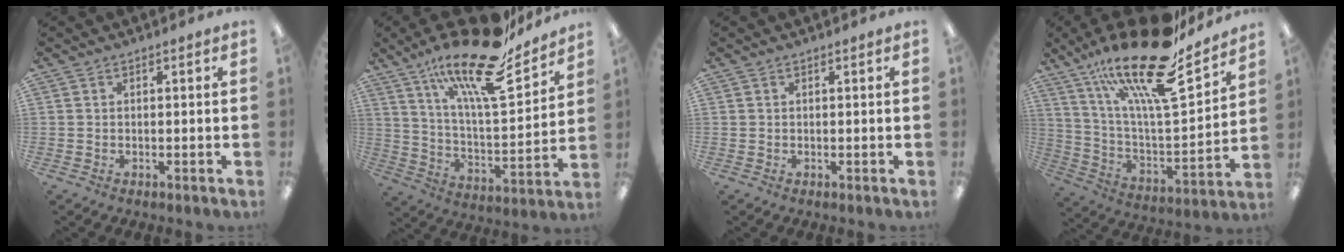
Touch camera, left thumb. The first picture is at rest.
{"total": 23.6, "force": [17.7, 6.1, 14.3], "torque": [-0.236, -0.112, 0.293]}
{"total": 0.0}
{"total": 26.0, "force": [19.2, 7.0, 16.1], "torque": [-0.271, -0.120, 0.321]}